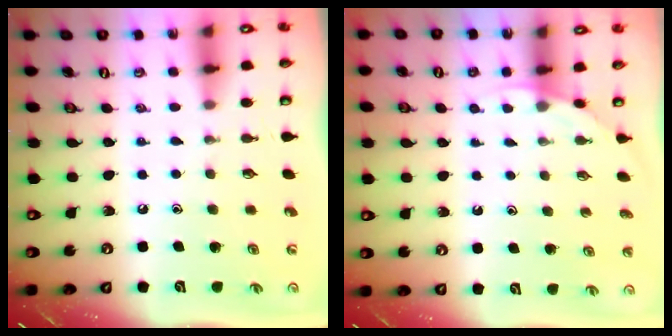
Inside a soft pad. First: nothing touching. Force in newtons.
{"total": 3.2, "press": 3.2, "slide": 0.2}